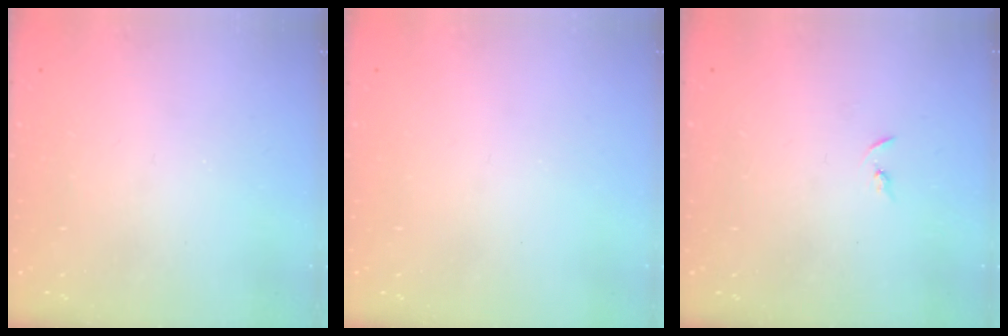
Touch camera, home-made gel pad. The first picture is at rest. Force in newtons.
{"total": 0.0}
{"total": 3.3, "press": 3.2, "slide": 0.4}